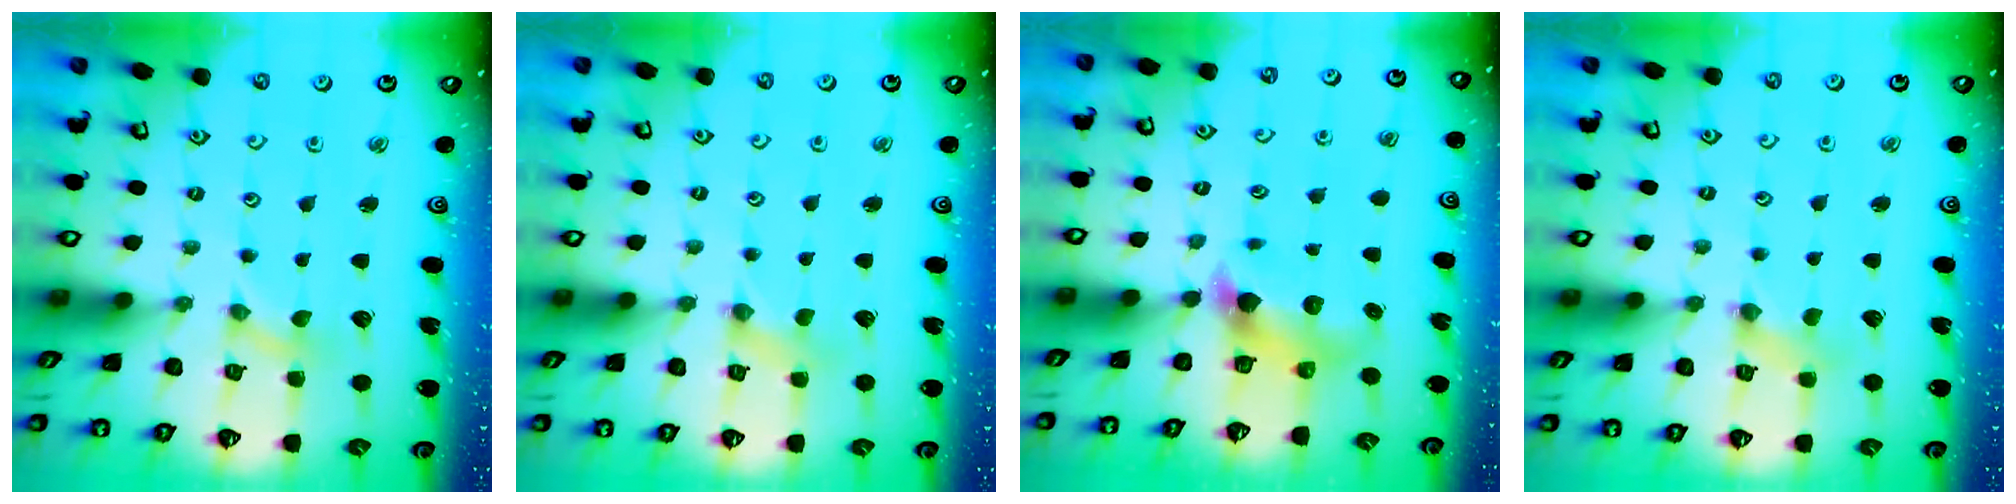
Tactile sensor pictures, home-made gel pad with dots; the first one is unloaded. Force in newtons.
{"total": 0.0}
{"total": 7.2, "press": 7.2, "slide": 0.8}
{"total": 0.0}